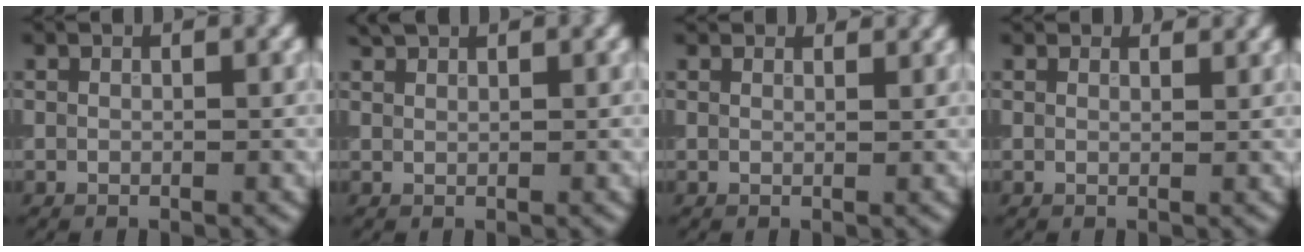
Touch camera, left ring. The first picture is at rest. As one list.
[{"total": 1.4, "force": [1.4, 0.1, 0.2], "torque": [-0.006, 0.002, 0.026]}, {"total": 2.9, "force": [2.7, 0.7, 0.7], "torque": [-0.015, -0.002, 0.032]}, {"total": 2.7, "force": [2.5, 0.7, 0.6], "torque": [-0.014, -0.001, 0.029]}]